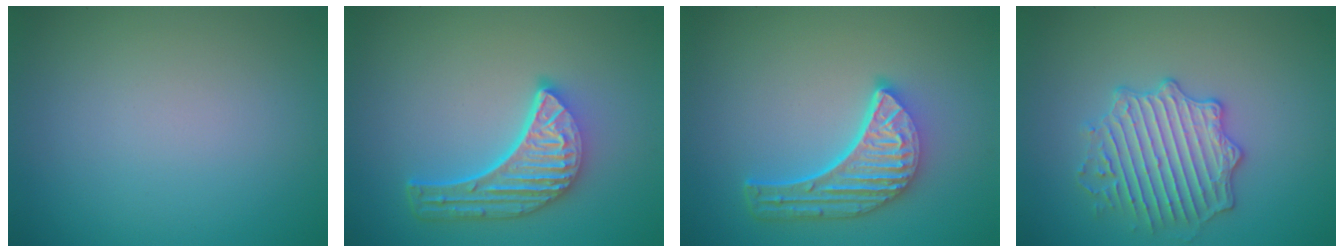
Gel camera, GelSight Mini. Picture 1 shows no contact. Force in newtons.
{"total": 5.7, "press": 4.3, "slide": 3.8}
{"total": 5.8, "press": 4.3, "slide": 3.8}
{"total": 4.0, "press": 4.0, "slide": 0.2}